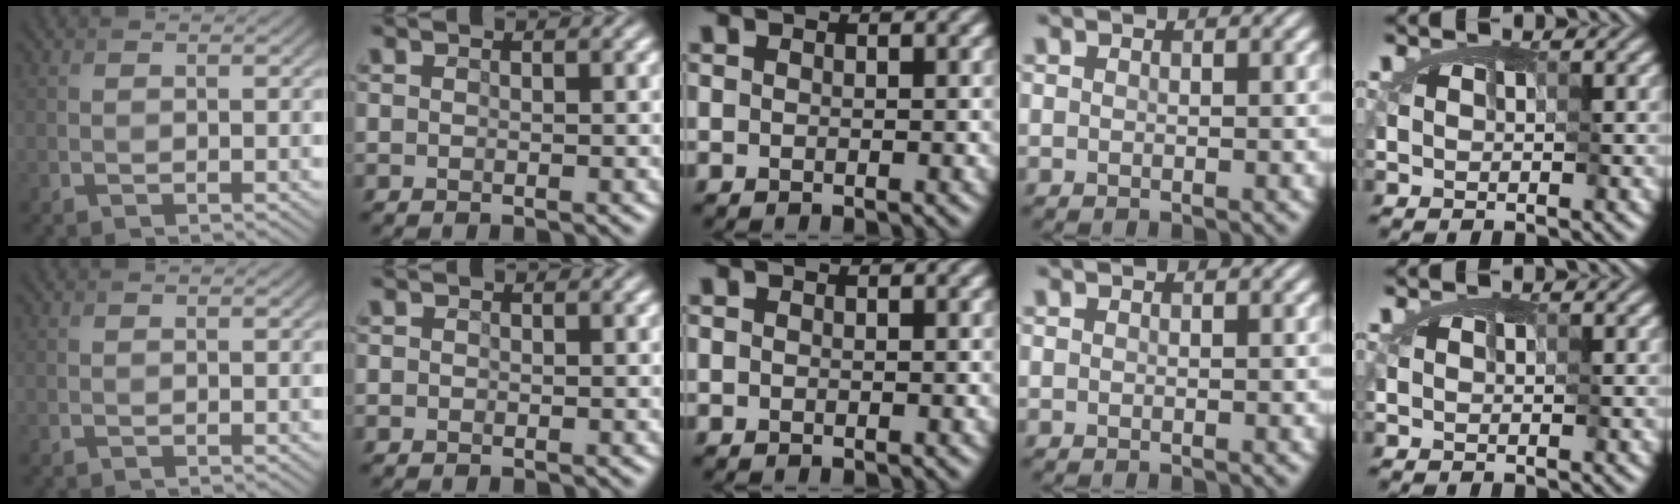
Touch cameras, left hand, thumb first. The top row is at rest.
{"index": {"total": 0.6, "force": [0.1, 0.5, 0.2], "torque": [0.007, 0.007, -0.006]}}